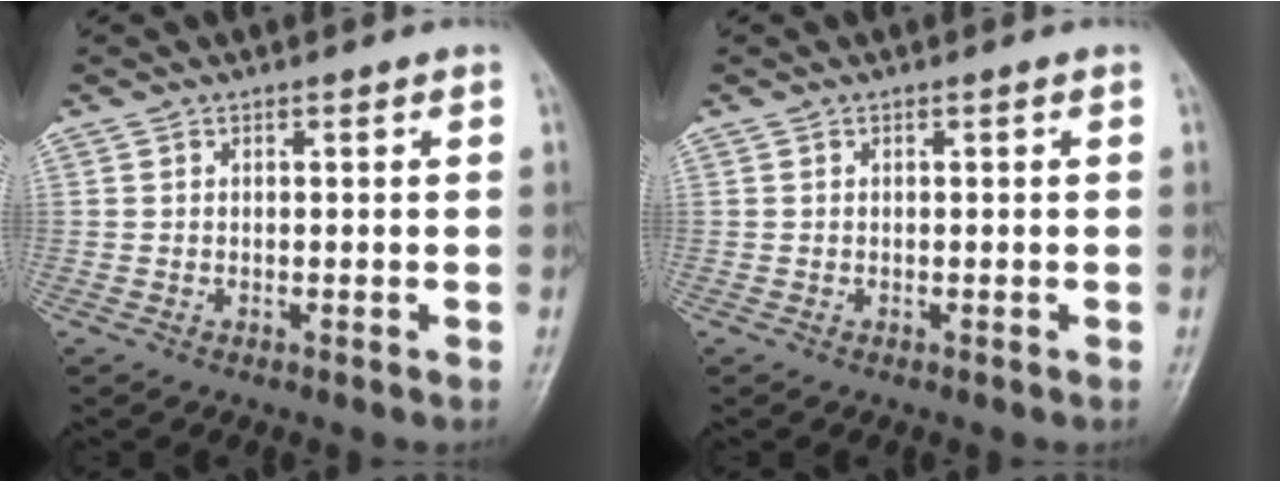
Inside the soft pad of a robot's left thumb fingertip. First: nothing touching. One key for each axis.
{"total": 0.0}